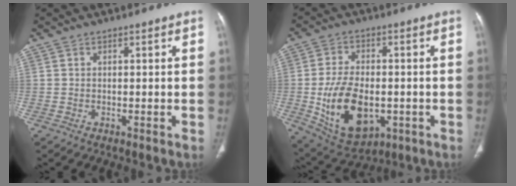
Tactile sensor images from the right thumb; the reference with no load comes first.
{"total": 15.6, "force": [-2.9, 9.5, 12.1], "torque": [-0.198, 0.000, -0.029]}